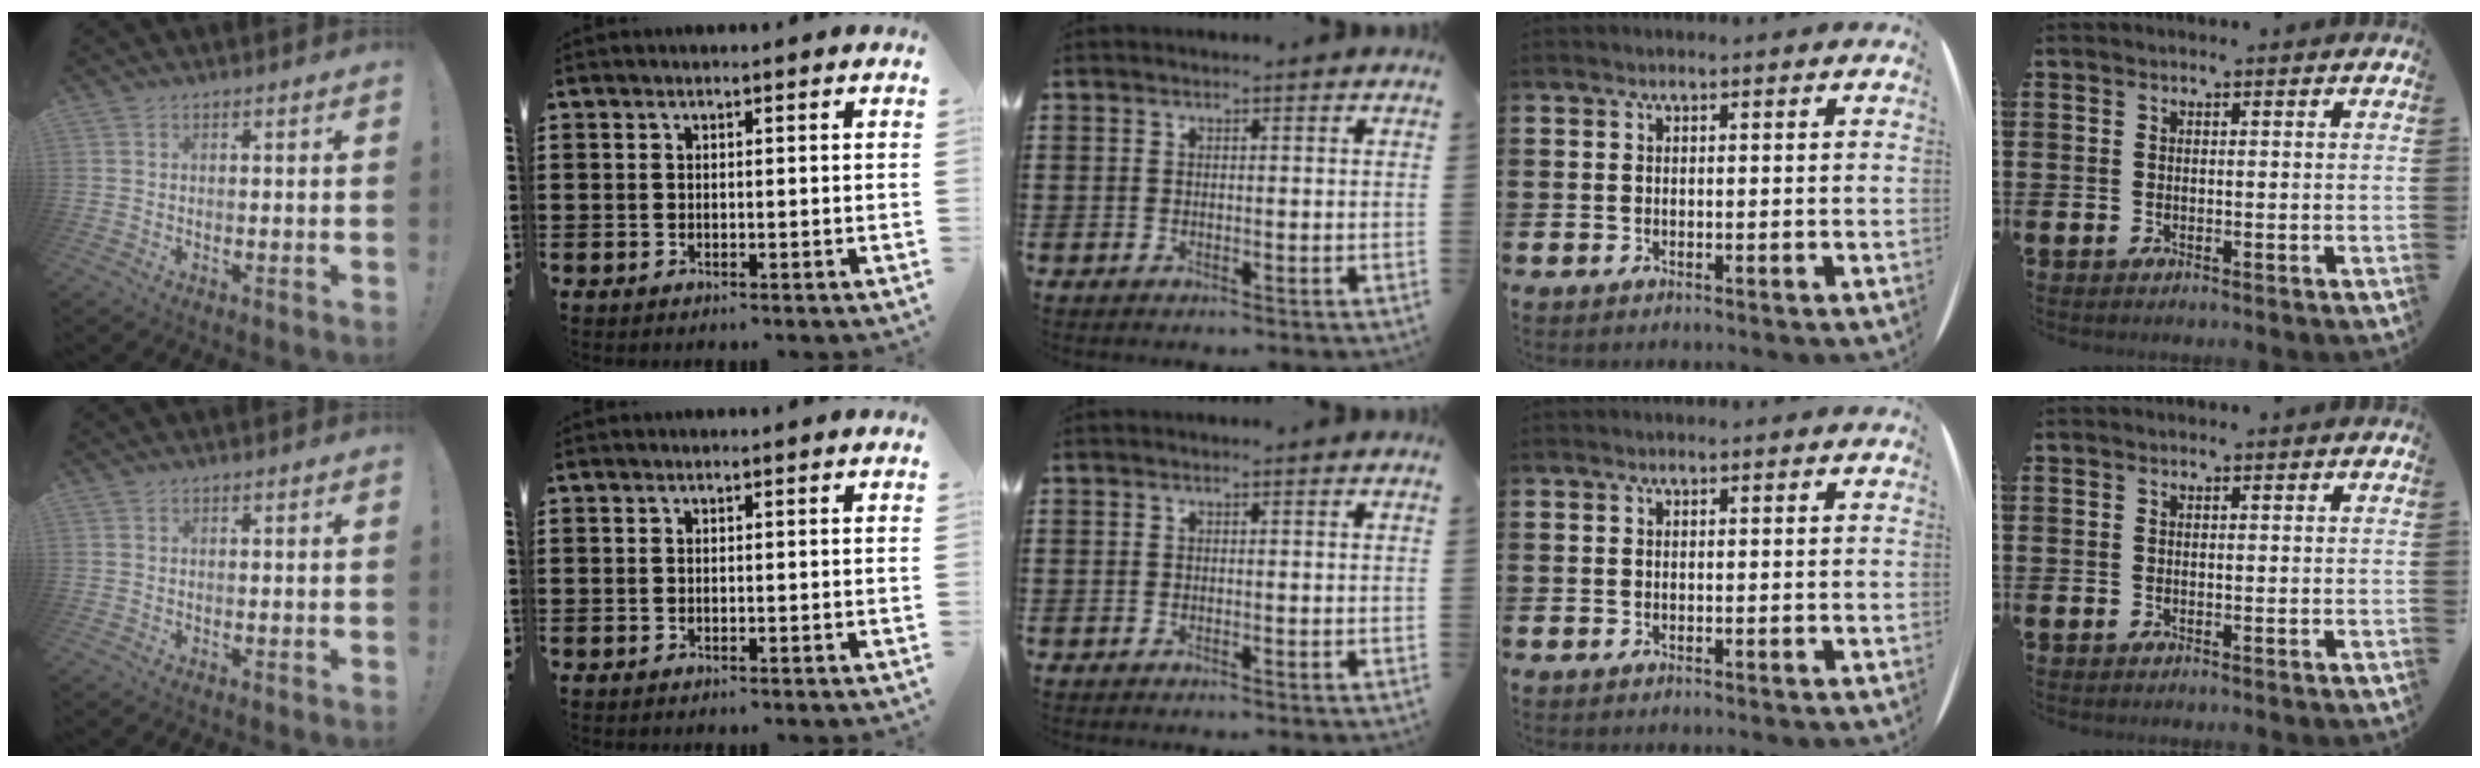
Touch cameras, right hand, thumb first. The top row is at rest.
{}